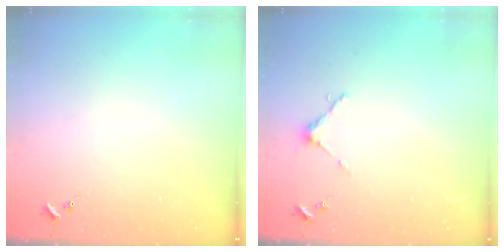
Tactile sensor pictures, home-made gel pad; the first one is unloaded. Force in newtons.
{"total": 3.7, "press": 3.7, "slide": 0.3}